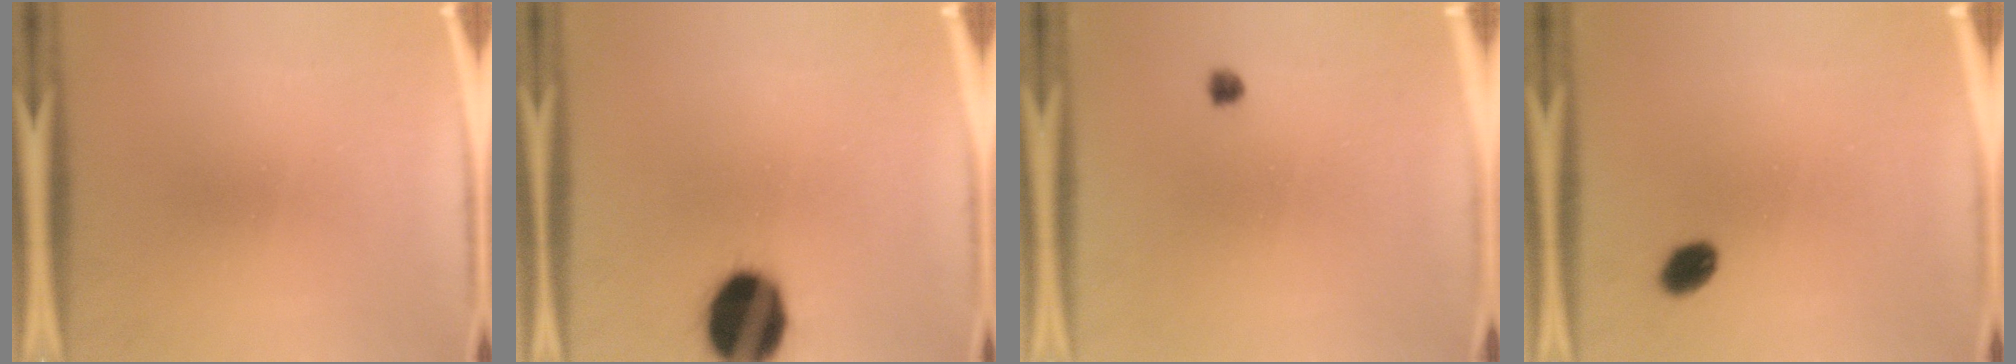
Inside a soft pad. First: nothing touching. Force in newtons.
{"total": 18.3}
{"total": 1.2}
{"total": 3.6}